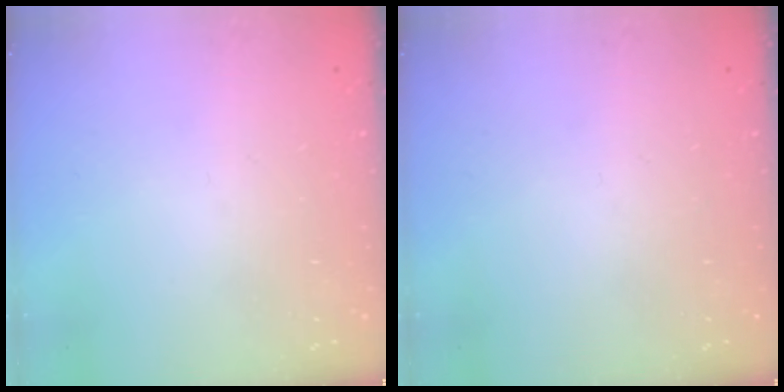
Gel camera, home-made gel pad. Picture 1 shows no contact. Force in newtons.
{"total": 0.0}